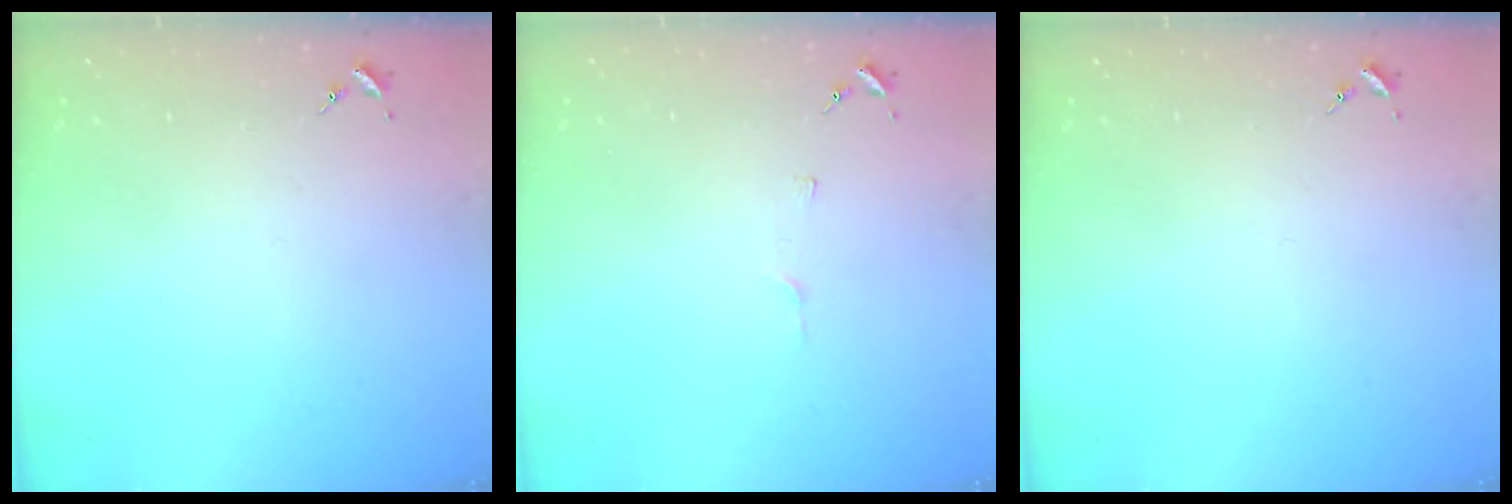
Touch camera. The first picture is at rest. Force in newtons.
{"total": 3.6, "press": 3.6, "slide": 0.4}
{"total": 0.0}